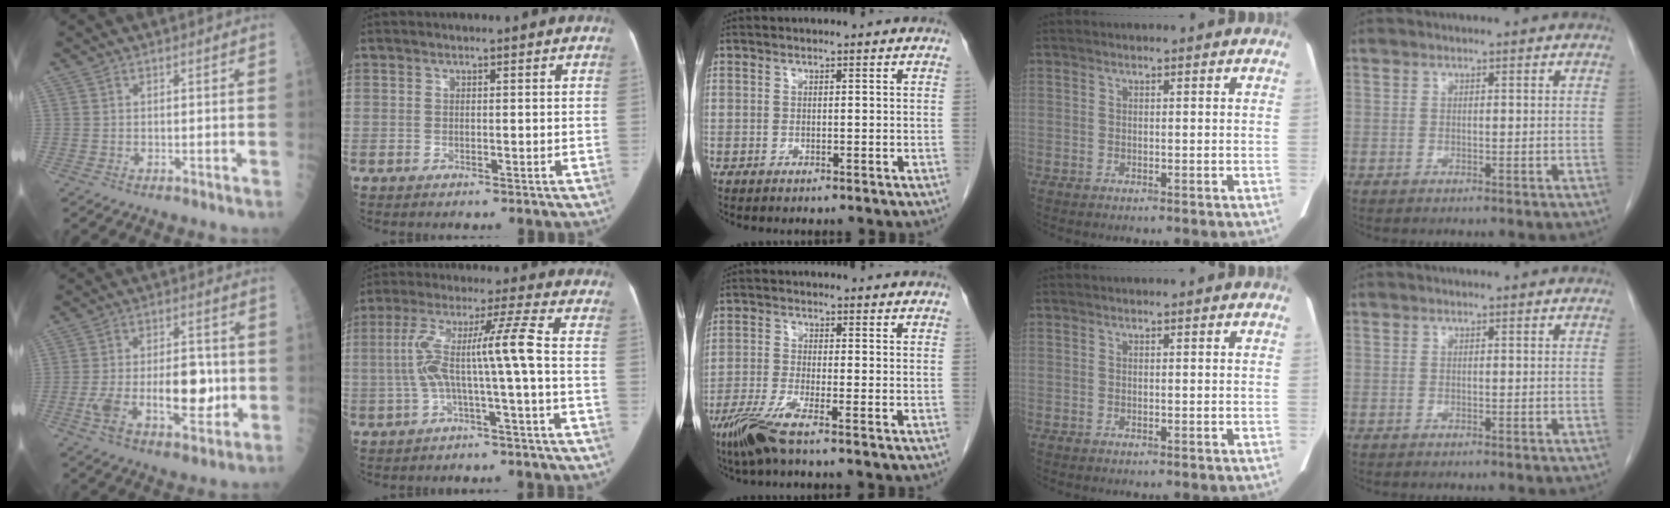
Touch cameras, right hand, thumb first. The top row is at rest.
{"thumb": {"total": 14.9, "force": [-2.2, 7.4, 12.7], "torque": [-0.194, 0.018, -0.027]}, "index": {"total": 9.3, "force": [-1.6, -1.4, 9.1], "torque": [-0.181, 0.037, -0.025]}, "middle": {"total": 5.5, "force": [-3.6, 0.0, 4.1], "torque": [-0.089, -0.016, -0.076]}}